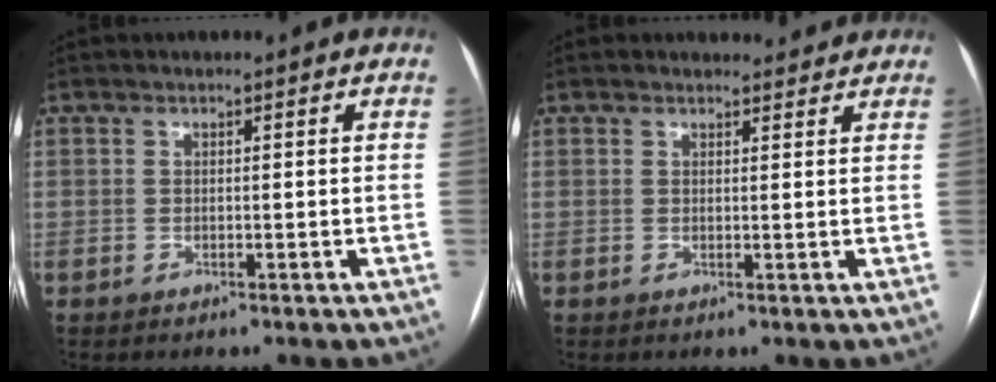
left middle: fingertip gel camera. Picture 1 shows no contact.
{"total": 2.8, "force": [2.7, 0.9, 0.0], "torque": [-0.002, 0.006, 0.026]}